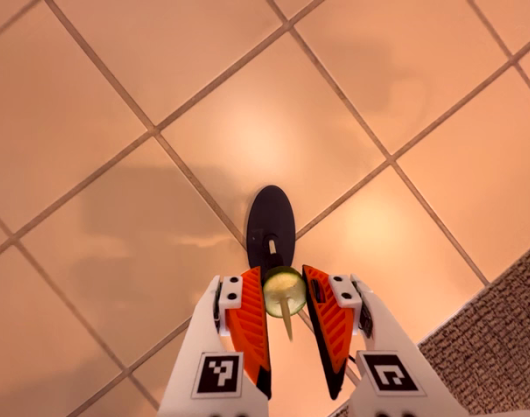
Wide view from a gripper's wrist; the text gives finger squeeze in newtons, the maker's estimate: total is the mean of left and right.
{"total": 8.1, "left": 8.5, "right": 7.8}